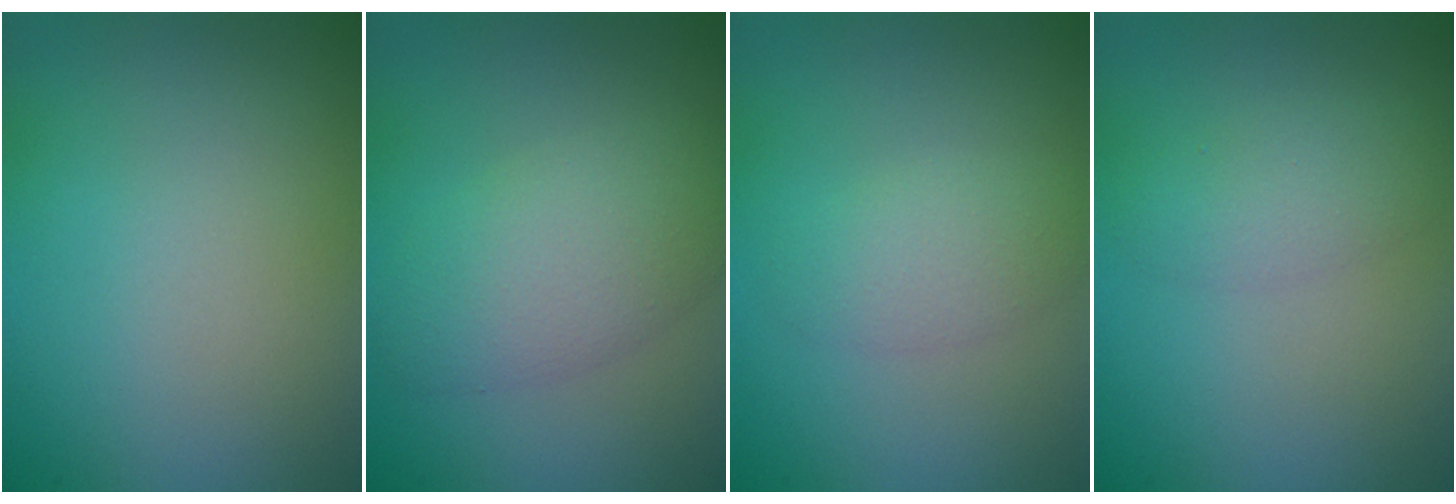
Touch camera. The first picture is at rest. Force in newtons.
{"total": 4.5, "press": 4.5, "slide": 0.1}
{"total": 2.2, "press": 2.2, "slide": 0.1}
{"total": 2.0, "press": 2.0, "slide": 0.1}